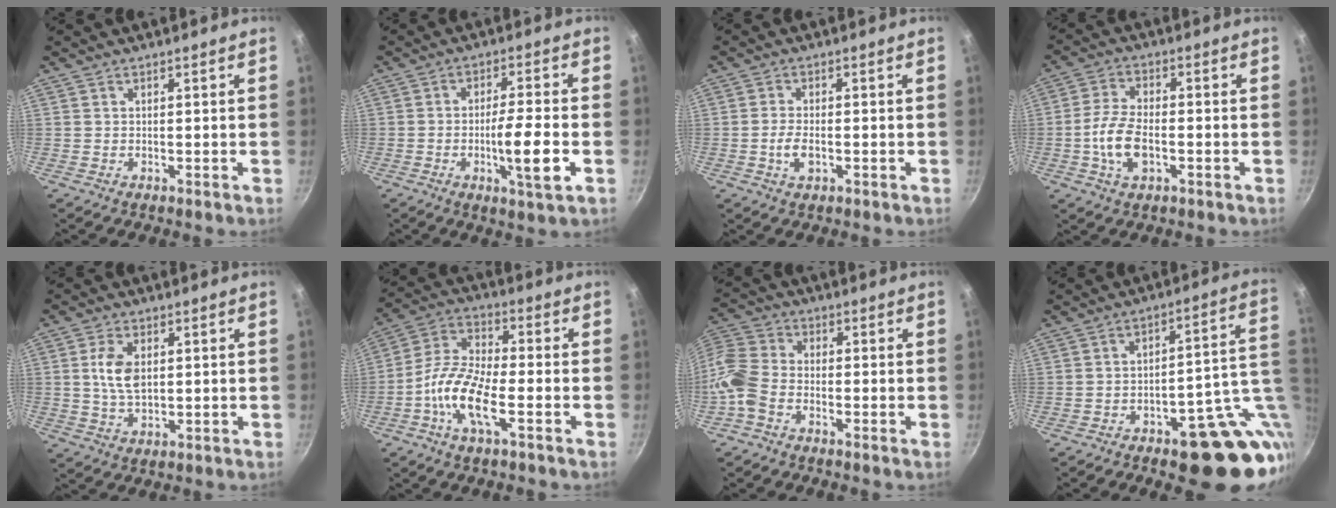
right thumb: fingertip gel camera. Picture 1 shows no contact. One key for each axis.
{"total": 8.8, "fx": -2.5, "fy": 1.1, "fz": 8.4, "tx": -0.140, "ty": 0.012, "tz": -0.043}
{"total": 3.8, "fx": -1.0, "fy": 1.9, "fz": 3.2, "tx": -0.065, "ty": 0.008, "tz": -0.022}
{"total": 8.3, "fx": -2.0, "fy": 4.3, "fz": 6.8, "tx": -0.135, "ty": 0.019, "tz": -0.046}
{"total": 6.8, "fx": 1.1, "fy": 4.0, "fz": 5.3, "tx": -0.095, "ty": -0.003, "tz": 0.021}
{"total": 12.0, "fx": -4.2, "fy": 4.3, "fz": 10.4, "tx": -0.202, "ty": 0.032, "tz": -0.099}
{"total": 7.5, "fx": -3.8, "fy": 4.7, "fz": 4.5, "tx": -0.095, "ty": 0.037, "tz": -0.098}
{"total": 18.9, "fx": -4.5, "fy": 8.2, "fz": 16.5, "tx": -0.152, "ty": 0.029, "tz": -0.050}